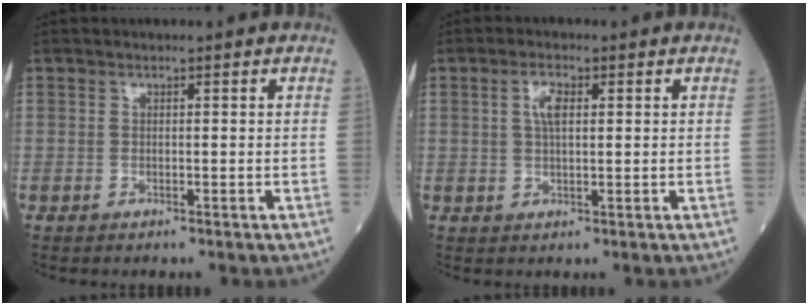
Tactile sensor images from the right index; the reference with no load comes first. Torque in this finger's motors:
{"motor_torque": [0.13, 0.05, 0.05, 0.06]}